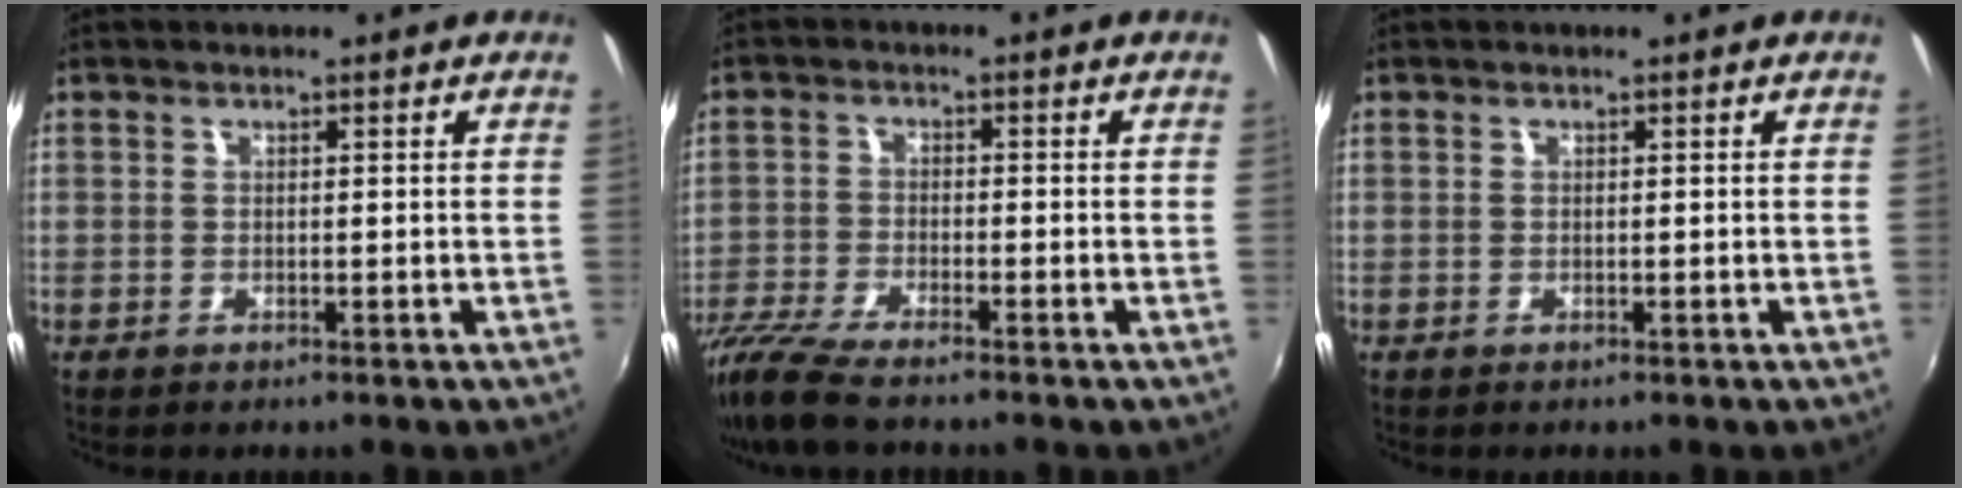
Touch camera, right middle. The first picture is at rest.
{"total": 9.1, "force": [-7.8, 1.1, 4.6], "torque": [-0.117, -0.026, -0.154]}
{"total": 0.0}